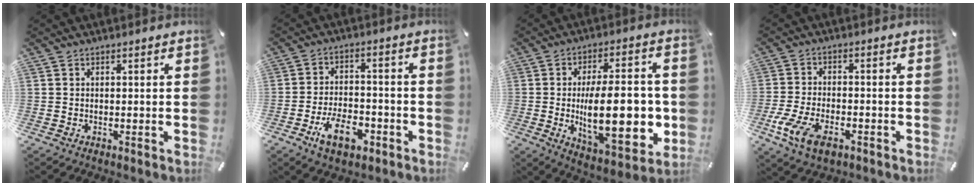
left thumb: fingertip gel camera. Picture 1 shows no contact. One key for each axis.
{"total": 10.2, "fx": -5.0, "fy": 5.8, "fz": 6.7, "tx": -0.121, "ty": 0.019, "tz": -0.089}
{"total": 22.9, "fx": -1.8, "fy": 9.9, "fz": 20.6, "tx": -0.326, "ty": -0.018, "tz": -0.017}
{"total": 9.2, "fx": -4.6, "fy": 5.1, "fz": 6.2, "tx": -0.145, "ty": 0.005, "tz": -0.085}